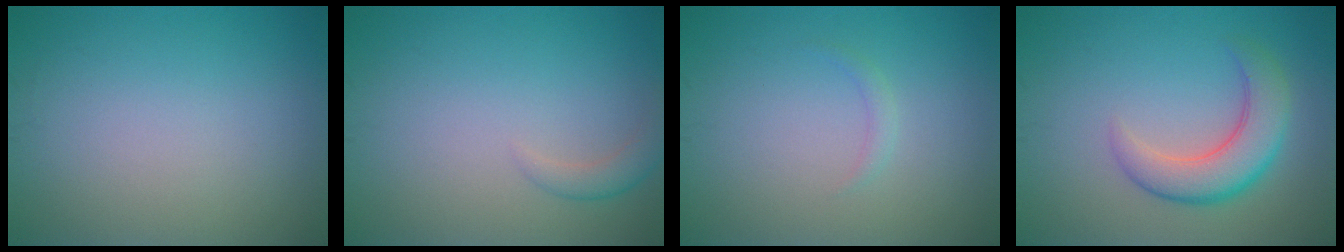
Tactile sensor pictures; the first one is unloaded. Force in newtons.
{"total": 1.5, "press": 1.5, "slide": 0.1}
{"total": 0.8, "press": 0.8, "slide": 0.0}
{"total": 4.9, "press": 4.9, "slide": 0.2}